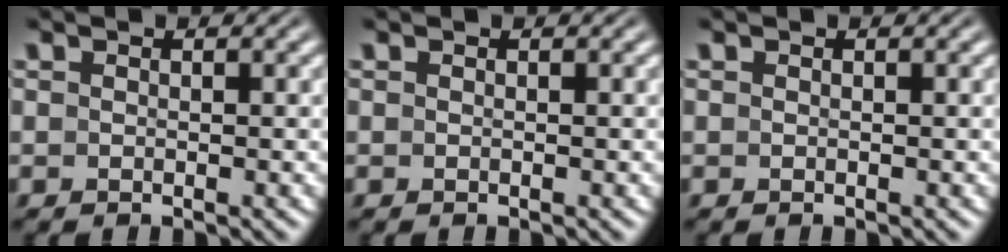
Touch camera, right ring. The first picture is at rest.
{"total": 0.0}
{"total": 1.3, "force": [-0.3, -1.2, -0.4], "torque": [0.016, -0.012, 0.005]}